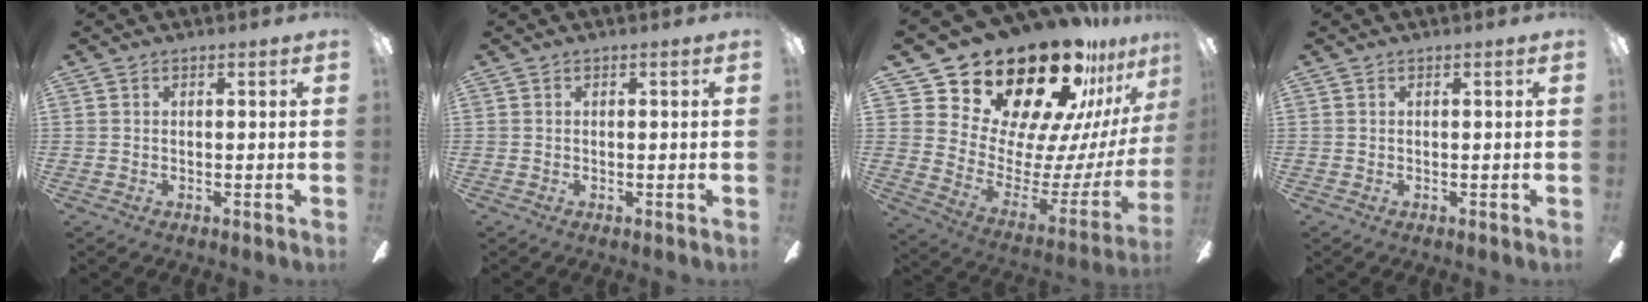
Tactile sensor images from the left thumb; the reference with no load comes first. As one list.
[{"total": 0.0}, {"total": 29.0, "force": [22.9, 12.5, 12.7], "torque": [-0.198, -0.183, 0.431]}, {"total": 0.0}]